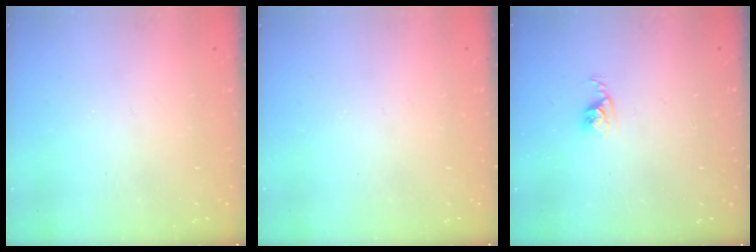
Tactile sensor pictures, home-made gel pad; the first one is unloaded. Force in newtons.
{"total": 0.0}
{"total": 2.5, "press": 2.5, "slide": 0.4}